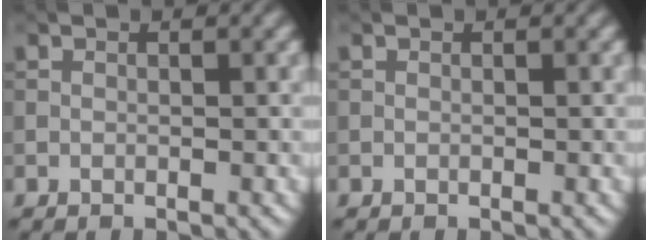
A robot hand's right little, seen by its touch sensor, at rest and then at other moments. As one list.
[{"total": 0.0}]